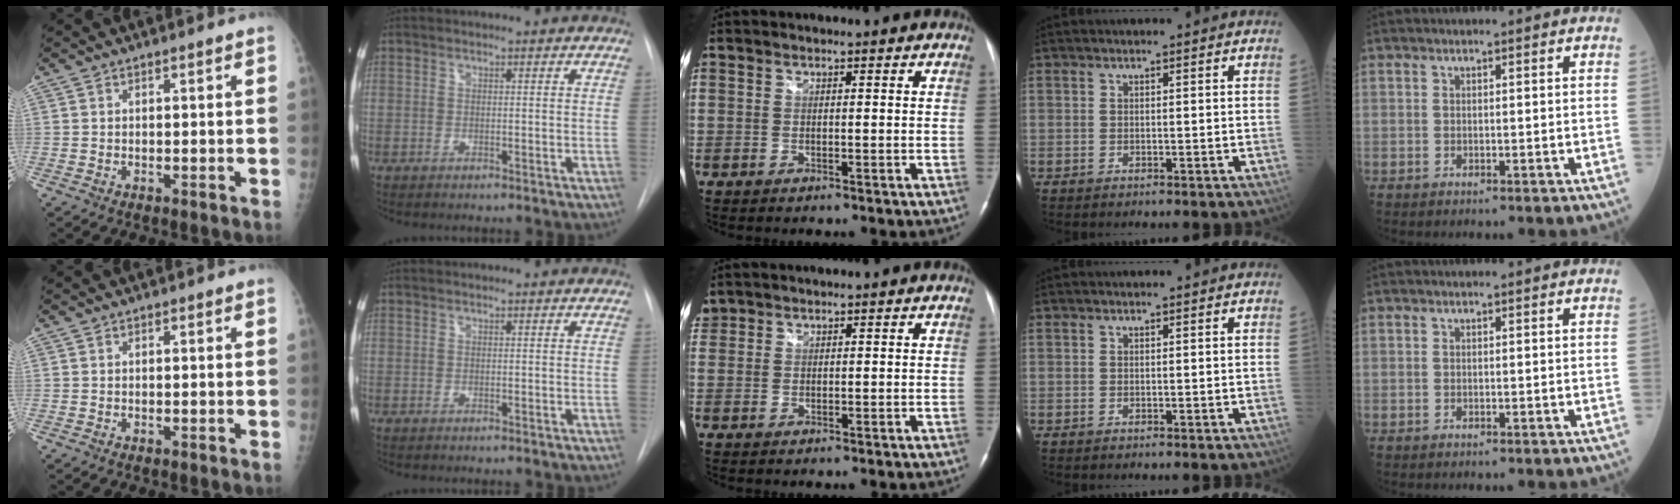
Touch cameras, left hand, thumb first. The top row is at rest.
{"middle": {"total": 2.0, "force": [1.6, 1.2, 0.0], "torque": [-0.004, 0.014, 0.032]}}